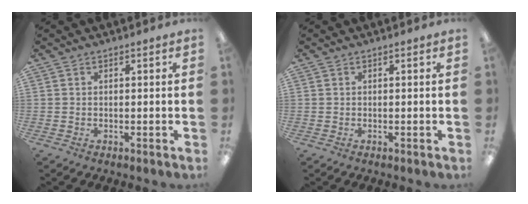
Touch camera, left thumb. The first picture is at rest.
{"total": 0.0}